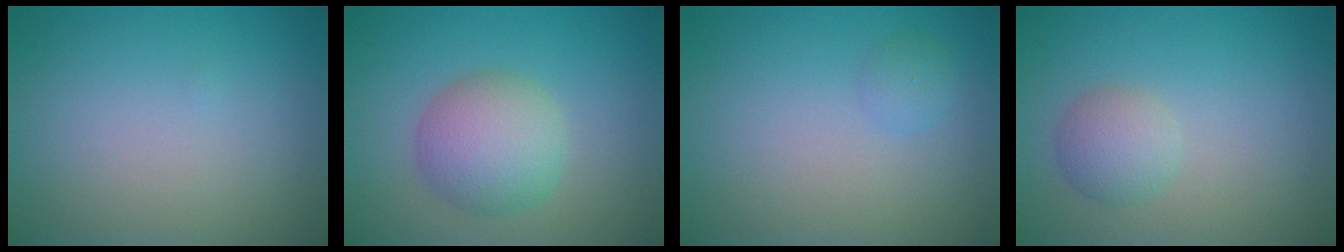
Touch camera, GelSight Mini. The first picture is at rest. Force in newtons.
{"total": 5.0, "press": 5.0, "slide": 0.2}
{"total": 0.8, "press": 0.8, "slide": 0.0}
{"total": 2.3, "press": 2.3, "slide": 0.0}